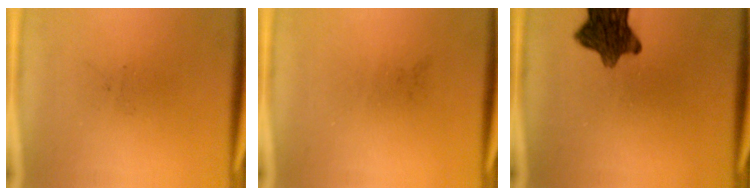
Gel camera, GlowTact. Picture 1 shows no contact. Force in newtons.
{"total": 0.0}
{"total": 9.9}